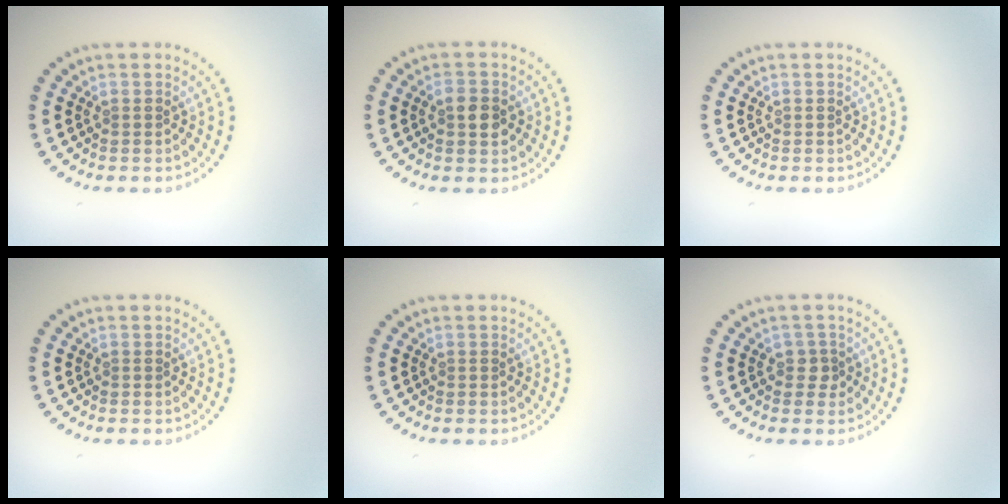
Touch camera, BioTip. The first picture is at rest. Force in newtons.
{"total": 2.6, "press": 2.6, "slide": 0.1}
{"total": 0.0}
{"total": 0.0}
{"total": 0.0}
{"total": 1.4, "press": 1.1, "slide": 0.8}